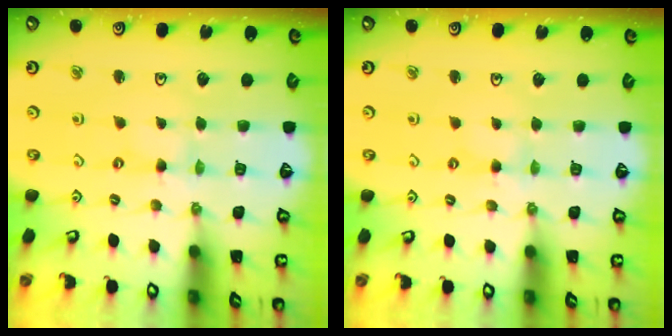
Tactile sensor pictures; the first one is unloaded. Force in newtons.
{"total": 1.0, "press": 1.0, "slide": 0.2}